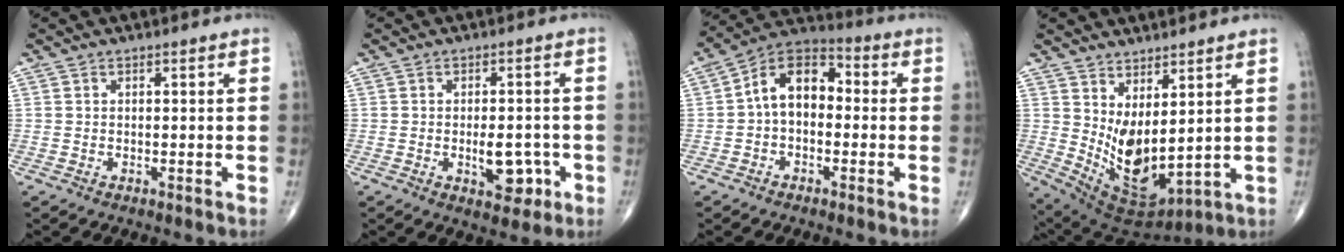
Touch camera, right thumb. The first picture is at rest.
{"total": 6.5, "force": [-1.9, 3.4, 5.2], "torque": [-0.052, 0.005, -0.019]}
{"total": 10.7, "force": [-0.1, 7.1, 8.1], "torque": [-0.112, 0.036, -0.020]}
{"total": 12.0, "force": [2.9, 5.5, 10.2], "torque": [-0.172, -0.044, 0.080]}